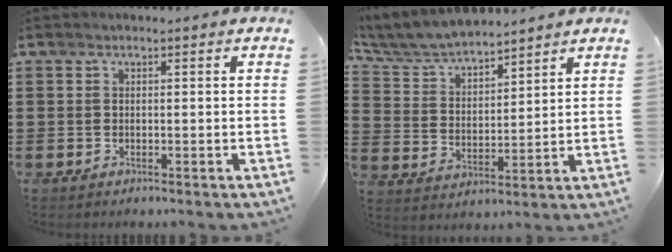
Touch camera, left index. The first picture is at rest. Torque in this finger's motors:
{"motor_torque": [0.69, 0.63, 0.76, 0.12]}